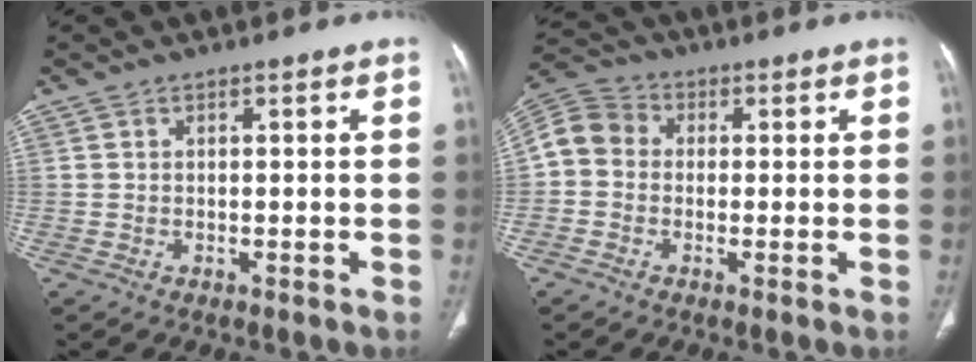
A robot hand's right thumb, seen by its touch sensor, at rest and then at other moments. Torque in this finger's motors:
{"motor_torque": [1.18, 1.01, 0.42, -0.55, 0.04]}